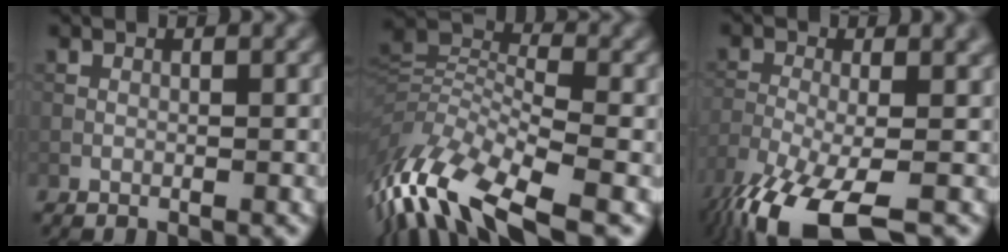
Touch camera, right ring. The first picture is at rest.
{"total": 12.1, "force": [-7.1, 4.3, 8.8], "torque": [-0.180, 0.003, -0.143]}
{"total": 11.8, "force": [-7.1, 3.4, 8.7], "torque": [-0.170, -0.021, -0.129]}